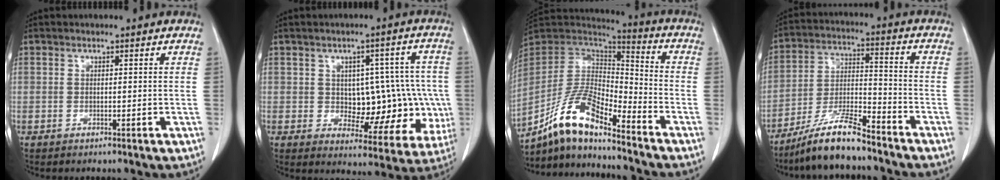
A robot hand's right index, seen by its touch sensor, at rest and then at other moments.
{"total": 13.0, "force": [-0.4, 7.1, 10.9], "torque": [-0.119, 0.029, 0.015]}
{"total": 13.1, "force": [-10.1, 3.0, 7.8], "torque": [-0.157, 0.022, -0.187]}
{"total": 11.1, "force": [-9.0, 1.5, 6.4], "torque": [-0.126, -0.004, -0.167]}